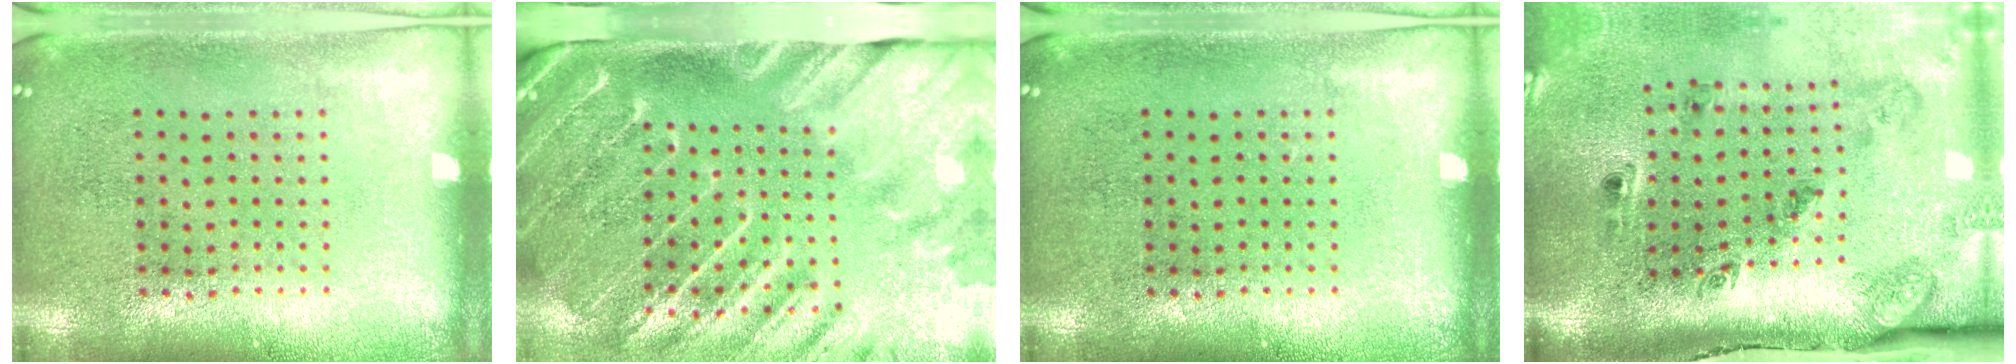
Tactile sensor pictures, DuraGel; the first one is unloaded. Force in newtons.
{"total": 4.0, "press": 3.3, "slide": 2.3}
{"total": 0.0}
{"total": 3.1, "press": 2.0, "slide": 2.4}